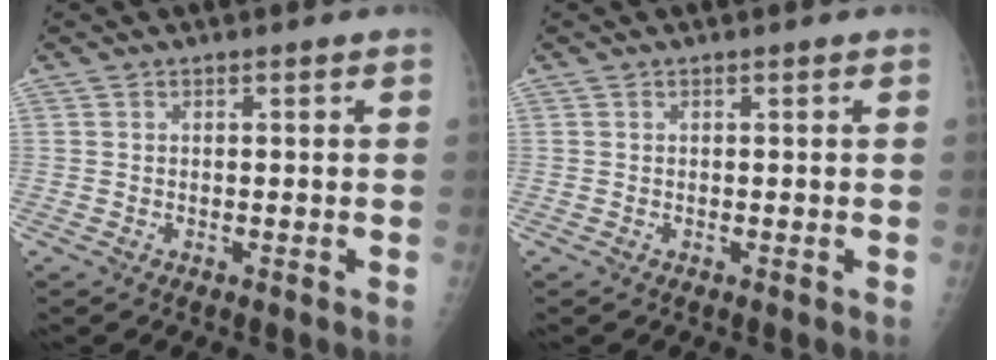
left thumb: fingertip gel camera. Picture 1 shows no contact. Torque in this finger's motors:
{"motor_torque": [-0.10, 0.14, -0.05, -0.03, 0.00]}